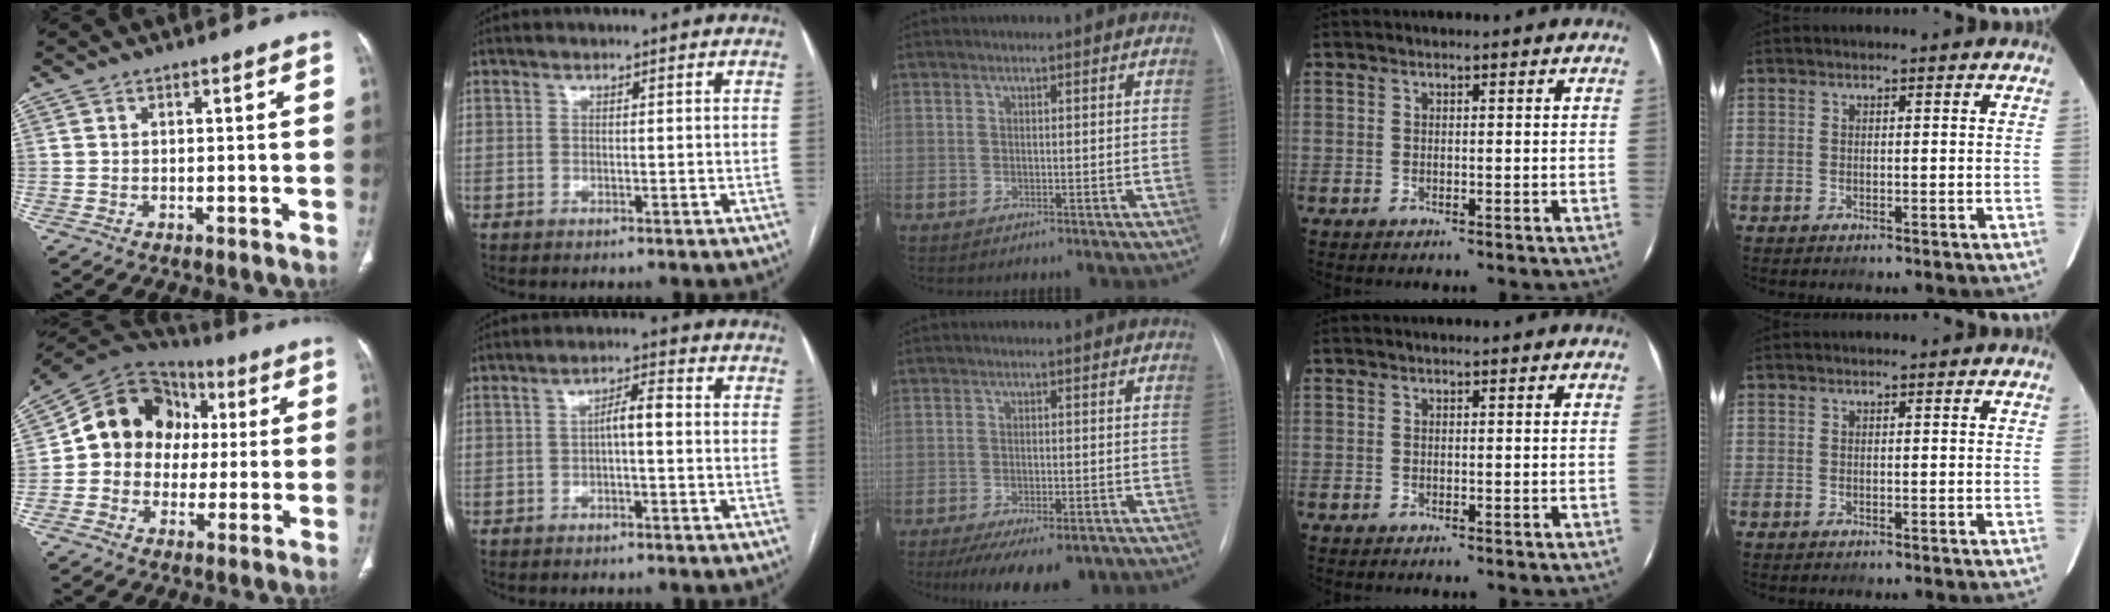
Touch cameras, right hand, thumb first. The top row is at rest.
{"thumb": {"total": 15.6, "force": [1.5, 13.3, 8.0], "torque": [-0.098, 0.033, 0.018]}, "index": {"total": 3.6, "force": [-0.2, 0.8, 3.5], "torque": [-0.057, 0.013, -0.004]}, "middle": {"total": 10.7, "force": [-7.7, 3.8, 6.4], "torque": [-0.090, -0.012, -0.108]}}